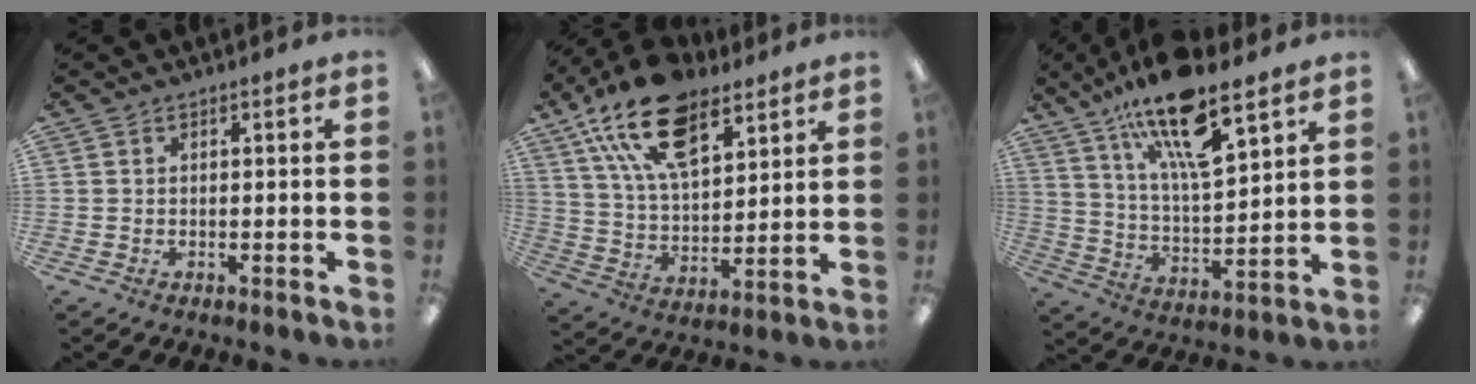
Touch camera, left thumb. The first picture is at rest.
{"total": 20.1, "force": [12.1, 10.2, 12.3], "torque": [-0.218, -0.048, 0.216]}
{"total": 17.6, "force": [12.7, 4.8, 11.1], "torque": [-0.196, -0.067, 0.213]}